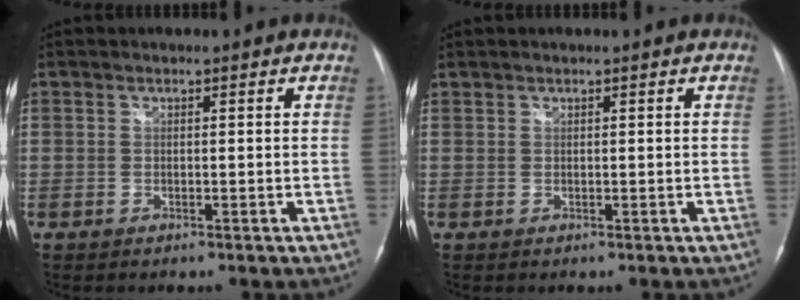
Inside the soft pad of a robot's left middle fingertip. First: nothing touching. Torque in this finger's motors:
{"motor_torque": [-0.02, -0.02, -0.08, -0.01]}